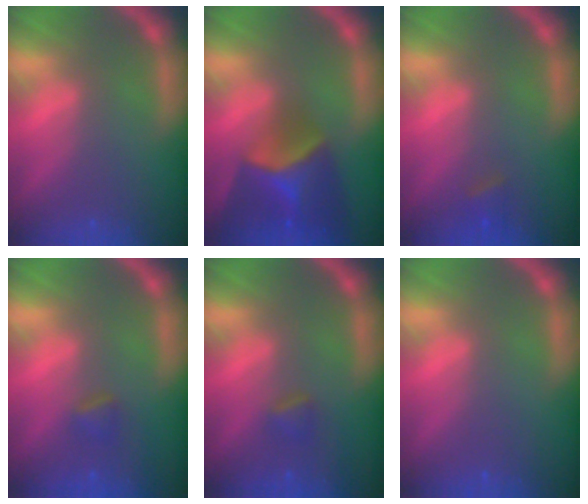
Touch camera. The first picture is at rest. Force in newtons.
{"total": 7.9}
{"total": 1.4}
{"total": 1.4}
{"total": 1.4}
{"total": 0.0}